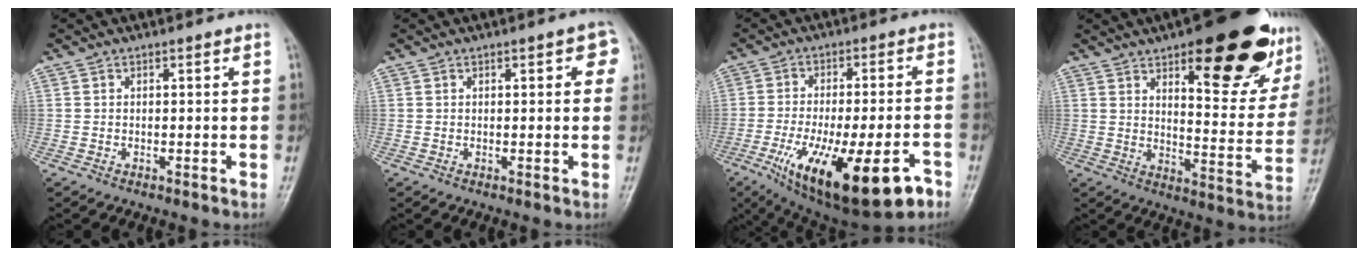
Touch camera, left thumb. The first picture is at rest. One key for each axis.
{"total": 3.8, "fx": 1.4, "fy": 1.5, "fz": 3.3, "tx": -0.026, "ty": 0.001, "tz": 0.009}
{"total": 22.4, "fx": -10.7, "fy": 7.5, "fz": 18.2, "tx": -0.273, "ty": 0.007, "tz": -0.151}
{"total": 25.0, "fx": 14.2, "fy": 8.5, "fz": 18.8, "tx": -0.202, "ty": -0.054, "tz": 0.196}